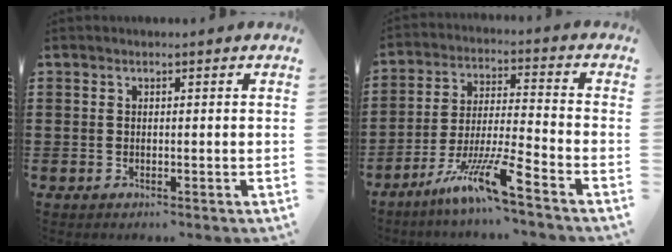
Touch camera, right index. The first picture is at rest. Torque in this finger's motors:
{"motor_torque": [0.46, 0.52, 0.59, 0.21]}